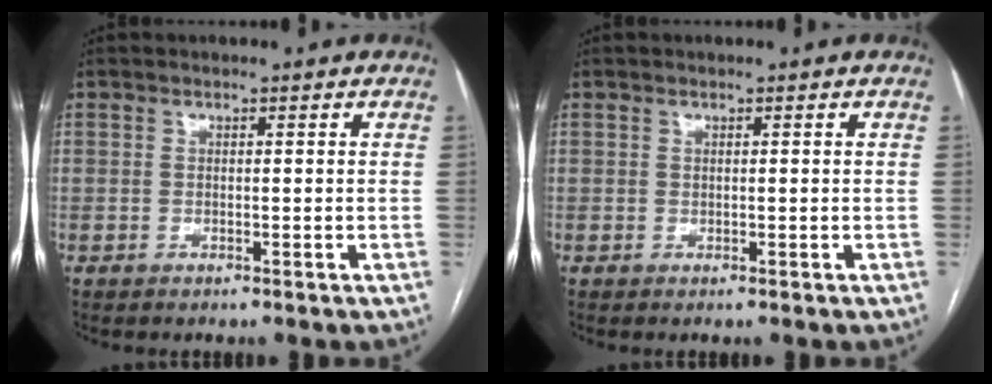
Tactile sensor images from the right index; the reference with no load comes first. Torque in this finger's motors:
{"motor_torque": [0.24, -0.10, -0.04, -0.01]}